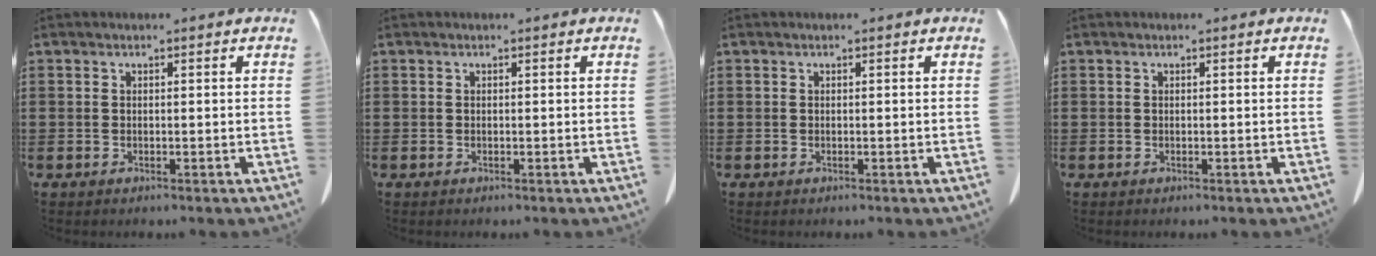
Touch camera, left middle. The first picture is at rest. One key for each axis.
{"total": 0.0}
{"total": 0.0}
{"total": 0.0}